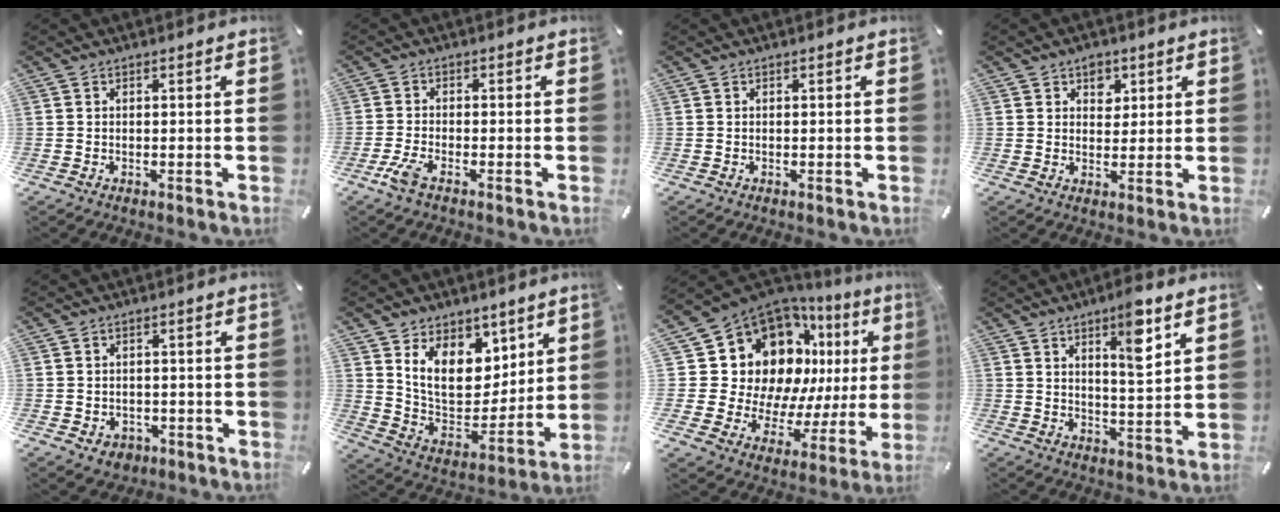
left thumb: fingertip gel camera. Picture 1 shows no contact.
{"total": 3.9, "force": [-2.3, 1.0, 3.0], "torque": [-0.076, -0.005, -0.046]}
{"total": 0.0}
{"total": 4.0, "force": [2.0, 3.2, 1.4], "torque": [-0.002, -0.007, 0.029]}
{"total": 3.2, "force": [-1.1, 2.8, 1.2], "torque": [-0.019, -0.001, -0.024]}
{"total": 13.1, "force": [6.6, 9.7, 5.7], "torque": [-0.099, -0.049, 0.133]}
{"total": 20.6, "force": [9.6, 14.2, 11.4], "torque": [-0.169, -0.088, 0.195]}
{"total": 9.3, "force": [5.5, 2.3, 7.0], "torque": [-0.101, -0.031, 0.086]}